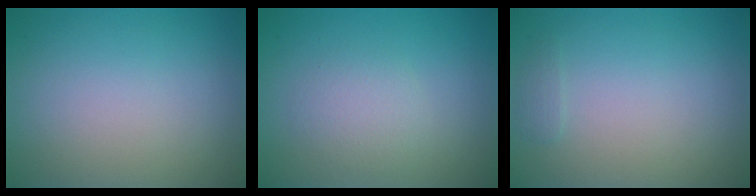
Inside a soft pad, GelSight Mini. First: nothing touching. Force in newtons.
{"total": 2.0, "press": 2.0, "slide": 0.2}
{"total": 0.7, "press": 0.7, "slide": 0.1}